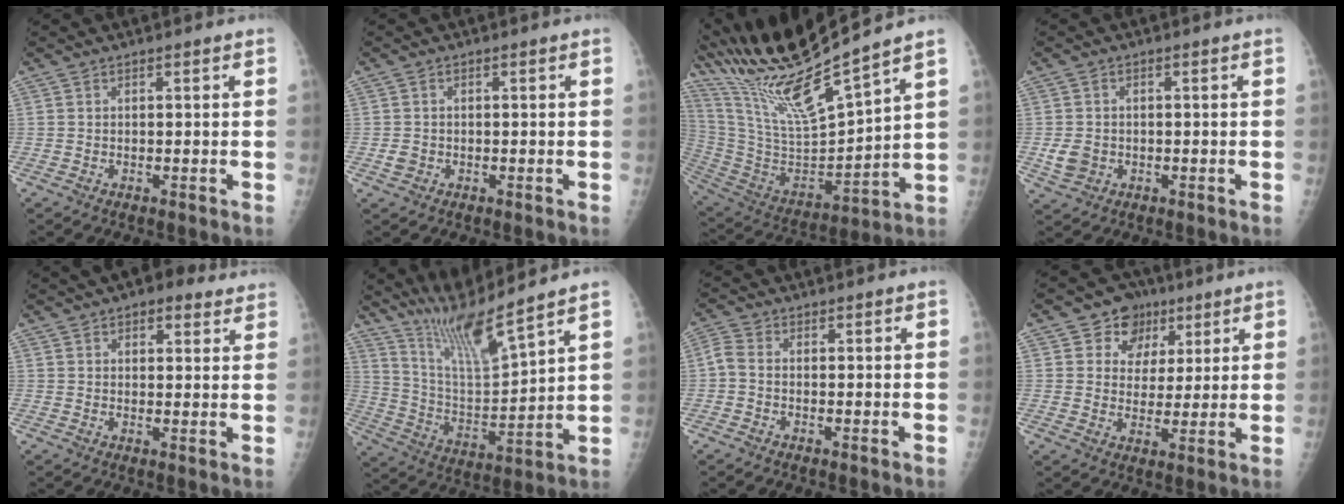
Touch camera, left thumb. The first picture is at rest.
{"total": 1.9, "force": [-0.4, 1.6, 0.8], "torque": [-0.010, 0.002, -0.005]}
{"total": 22.0, "force": [18.3, 0.7, 12.2], "torque": [-0.216, -0.080, 0.357]}
{"total": 4.1, "force": [-0.8, 3.4, 2.1], "torque": [-0.035, 0.002, -0.007]}
{"total": 8.3, "force": [5.9, 3.8, 4.4], "torque": [-0.026, -0.007, 0.078]}
{"total": 13.6, "force": [11.7, -0.1, 6.9], "torque": [-0.122, -0.074, 0.230]}
{"total": 2.1, "force": [-0.4, 1.1, 1.7], "torque": [-0.046, 0.001, -0.018]}
{"total": 8.0, "force": [4.1, 6.8, 1.5], "torque": [0.013, -0.012, 0.062]}